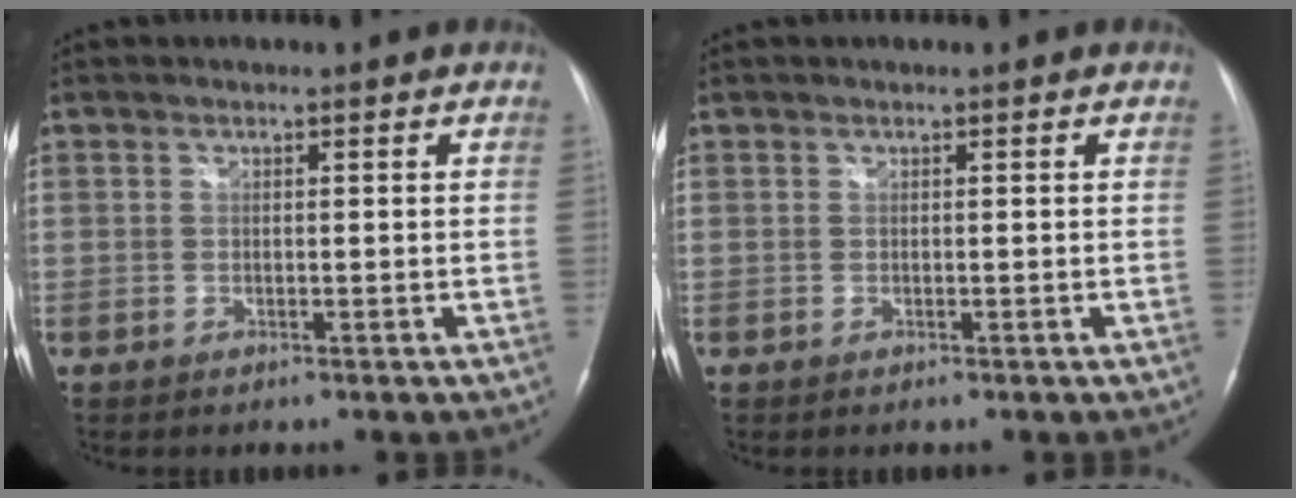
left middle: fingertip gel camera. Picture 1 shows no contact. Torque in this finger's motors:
{"motor_torque": [0.24, -0.19, 0.07, 0.01]}